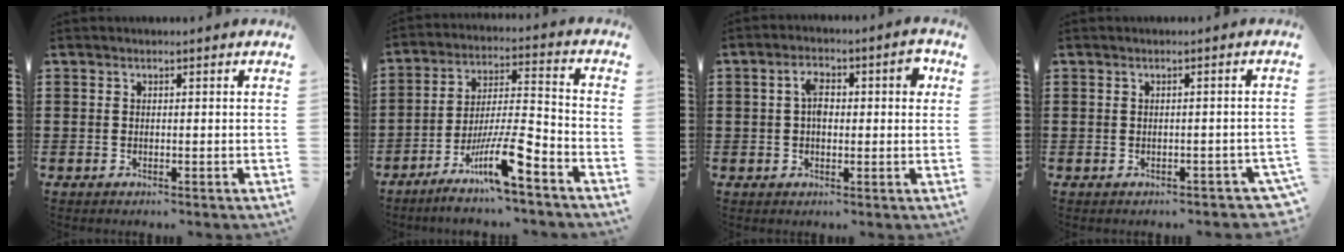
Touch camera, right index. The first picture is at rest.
{"total": 11.5, "force": [-7.4, 1.6, 8.8], "torque": [-0.164, 0.006, -0.139]}
{"total": 4.9, "force": [0.3, 2.5, 4.2], "torque": [-0.069, 0.008, -0.004]}
{"total": 1.1, "force": [-0.9, 0.5, 0.2], "torque": [-0.009, 0.001, -0.020]}